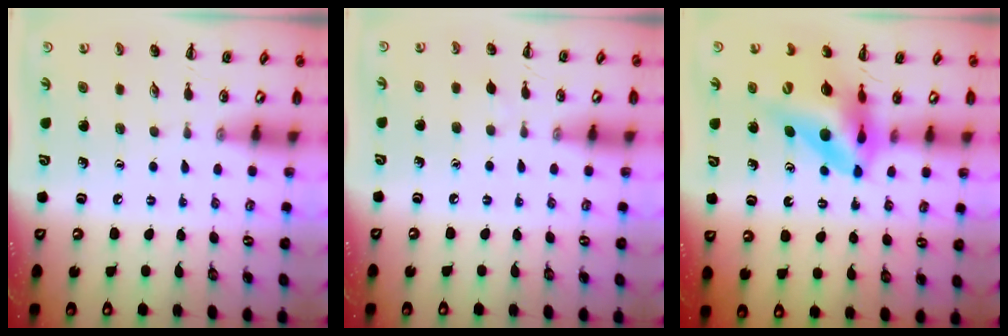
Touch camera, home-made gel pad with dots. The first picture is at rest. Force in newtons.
{"total": 2.2, "press": 1.9, "slide": 0.9}
{"total": 13.1, "press": 12.4, "slide": 4.1}